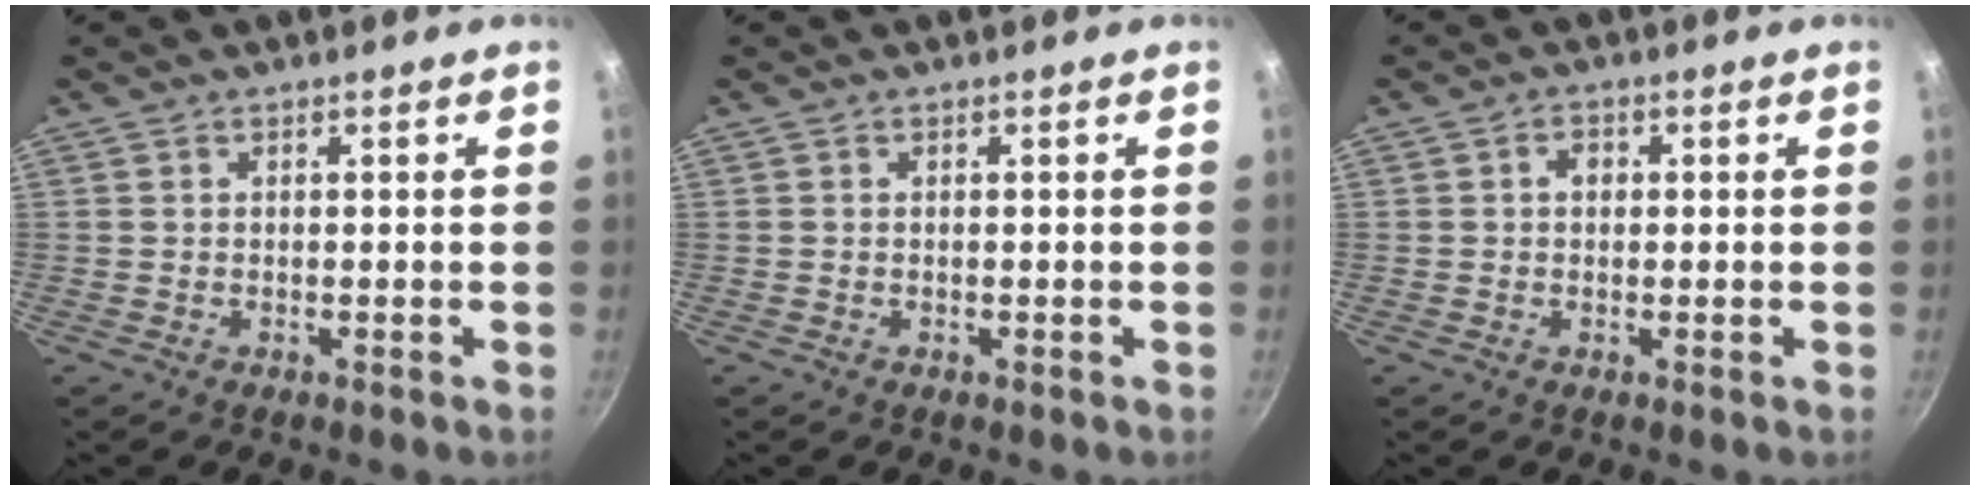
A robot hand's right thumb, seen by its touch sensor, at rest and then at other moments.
{"total": 0.0}
{"total": 2.1, "force": [0.2, 1.7, 1.2], "torque": [-0.010, 0.006, 0.002]}